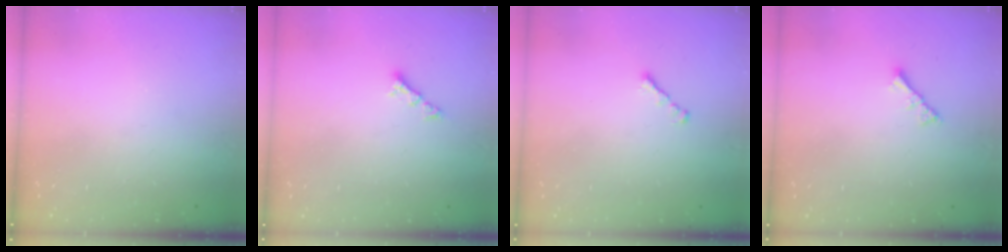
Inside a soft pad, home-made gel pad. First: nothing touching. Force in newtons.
{"total": 3.6, "press": 3.6, "slide": 0.2}
{"total": 1.3, "press": 1.2, "slide": 0.5}
{"total": 2.8, "press": 2.8, "slide": 0.6}